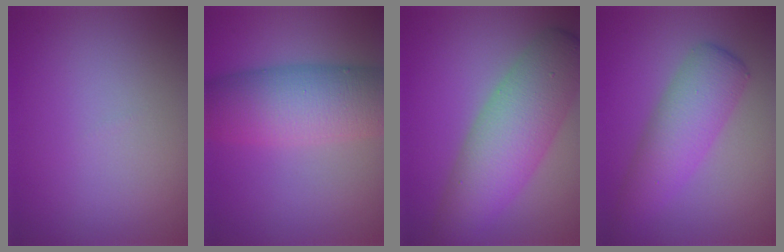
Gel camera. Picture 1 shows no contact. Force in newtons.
{"total": 9.2, "press": 9.2, "slide": 0.1}
{"total": 7.8, "press": 7.8, "slide": 0.2}
{"total": 5.0, "press": 5.0, "slide": 0.2}